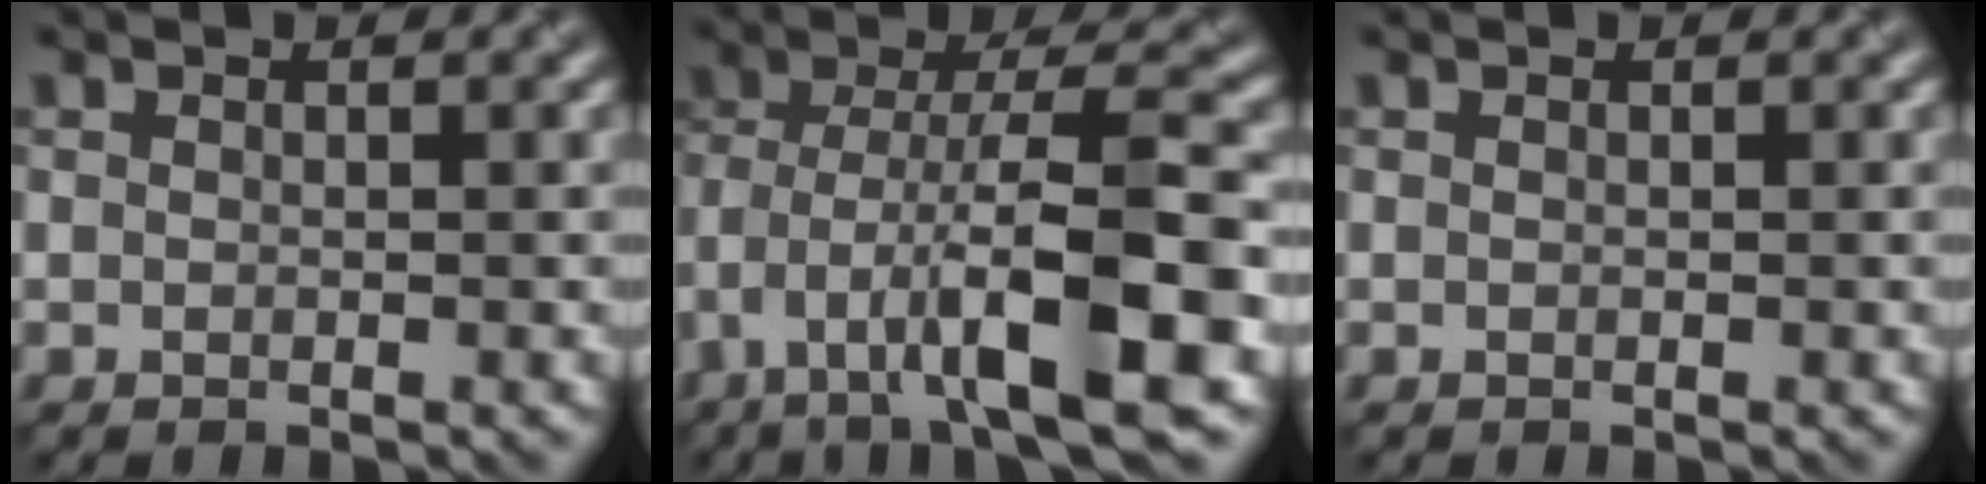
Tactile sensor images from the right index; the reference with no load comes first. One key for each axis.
{"total": 10.5, "fx": -3.8, "fy": 3.3, "fz": 9.2, "tx": -0.159, "ty": 0.015, "tz": -0.071}
{"total": 0.0}